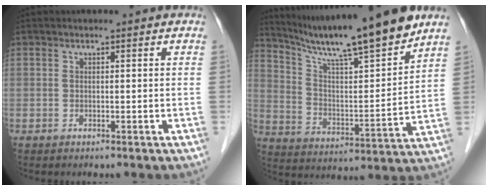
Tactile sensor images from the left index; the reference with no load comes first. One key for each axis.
{"total": 18.2, "fx": 15.4, "fy": 0.0, "fz": 9.6, "tx": -0.160, "ty": -0.009, "tz": 0.254}